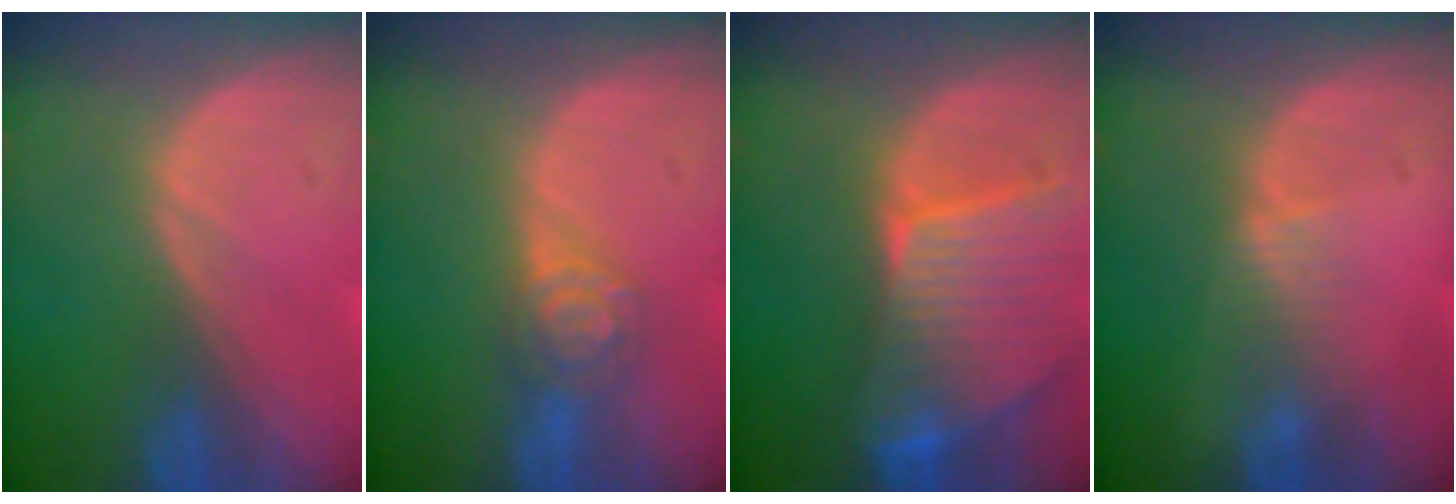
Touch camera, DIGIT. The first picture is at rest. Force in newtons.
{"total": 4.1, "press": 4.0, "slide": 0.8}
{"total": 9.4, "press": 8.3, "slide": 4.5}
{"total": 1.6, "press": 1.6, "slide": 0.3}